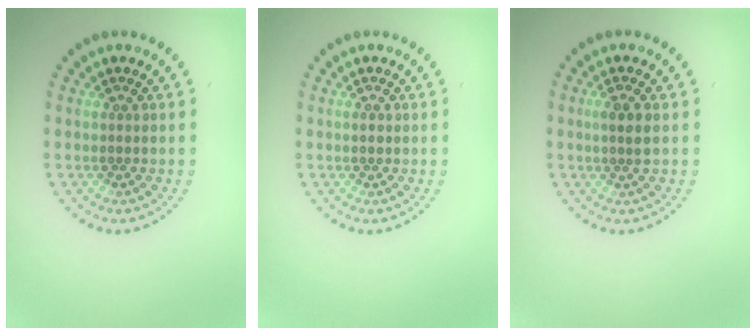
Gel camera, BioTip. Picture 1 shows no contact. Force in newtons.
{"total": 0.8, "press": 0.8, "slide": 0.1}
{"total": 1.7, "press": 1.5, "slide": 0.8}